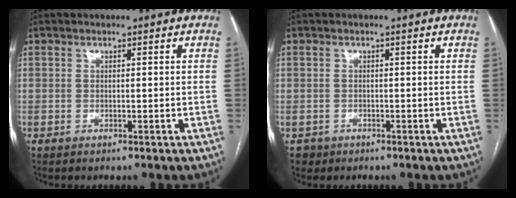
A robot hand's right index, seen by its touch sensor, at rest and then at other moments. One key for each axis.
{"total": 1.7, "fx": -0.8, "fy": 1.5, "fz": -0.2, "tx": -0.002, "ty": 0.006, "tz": -0.012}